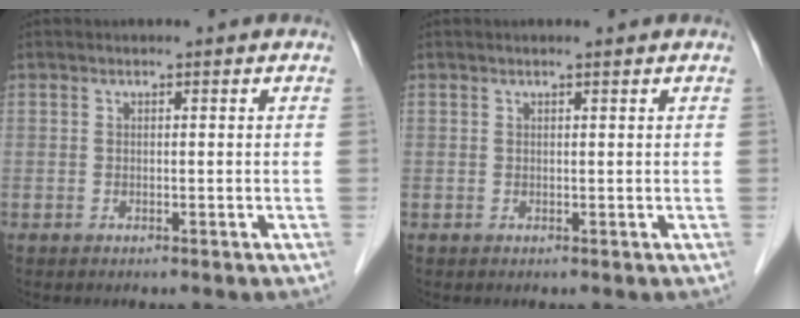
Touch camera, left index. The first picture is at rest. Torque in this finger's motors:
{"motor_torque": [0.16, -0.34, 0.01, -0.01]}